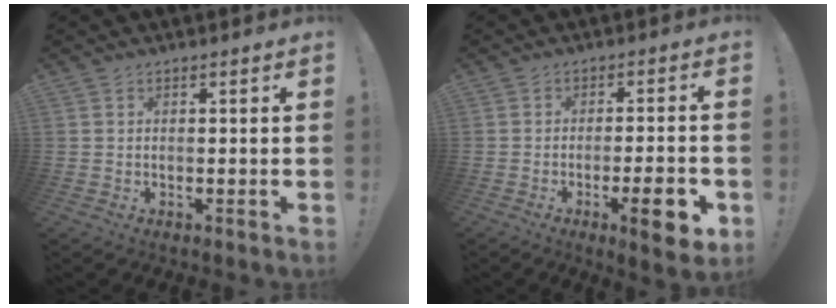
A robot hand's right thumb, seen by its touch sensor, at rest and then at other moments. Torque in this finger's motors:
{"motor_torque": [1.43, 1.64, 1.04, -1.08, 0.28]}